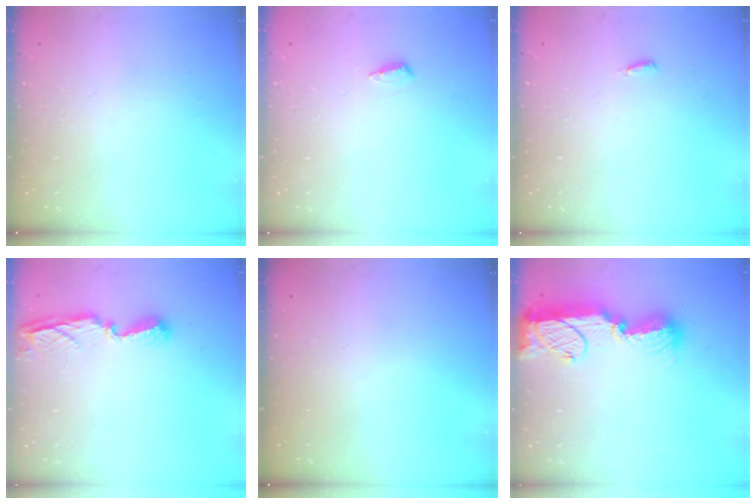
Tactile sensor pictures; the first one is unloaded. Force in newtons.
{"total": 5.6, "press": 5.5, "slide": 1.0}
{"total": 2.9, "press": 2.8, "slide": 0.9}
{"total": 8.0, "press": 7.9, "slide": 1.0}
{"total": 0.0}
{"total": 16.5, "press": 16.4, "slide": 1.6}